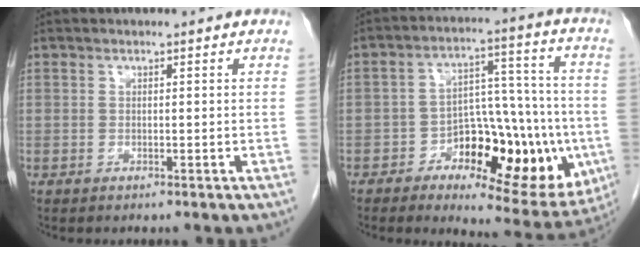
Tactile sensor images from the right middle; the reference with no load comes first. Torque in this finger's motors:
{"motor_torque": [1.07, -1.03, 0.16, 0.07]}